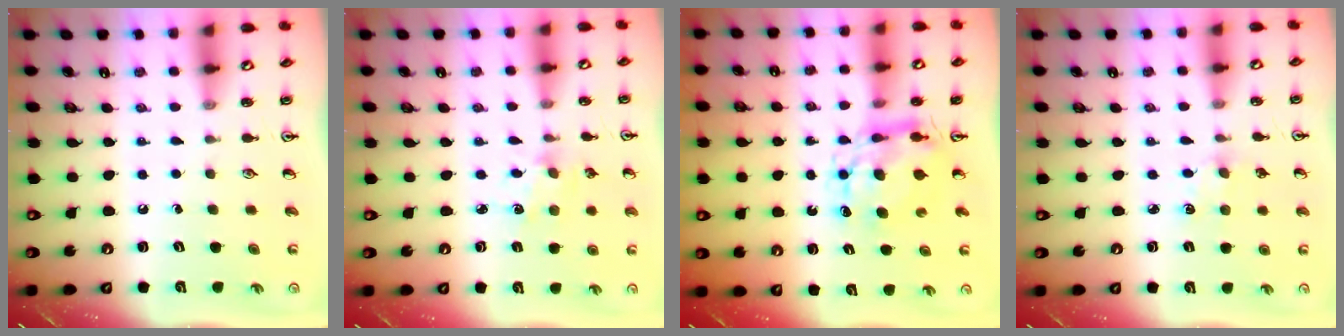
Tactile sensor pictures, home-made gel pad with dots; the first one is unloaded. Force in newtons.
{"total": 2.7, "press": 2.6, "slide": 0.3}
{"total": 7.9, "press": 7.9, "slide": 0.8}
{"total": 4.0, "press": 3.9, "slide": 0.5}